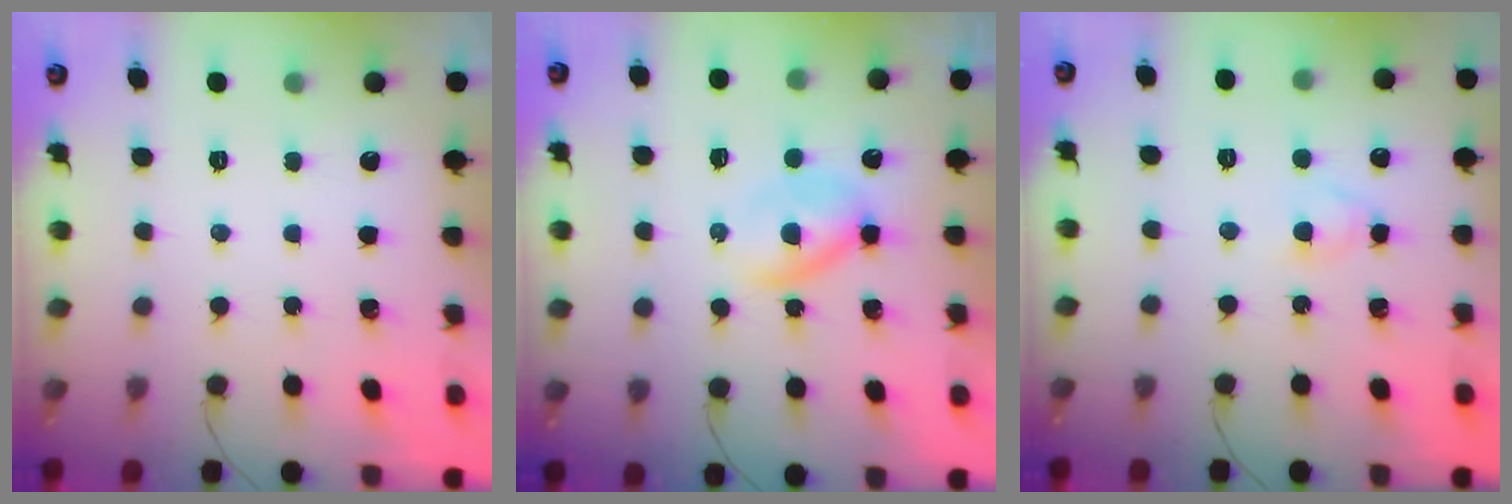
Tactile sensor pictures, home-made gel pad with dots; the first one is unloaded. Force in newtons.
{"total": 2.8, "press": 2.8, "slide": 0.5}
{"total": 2.9, "press": 2.7, "slide": 1.1}